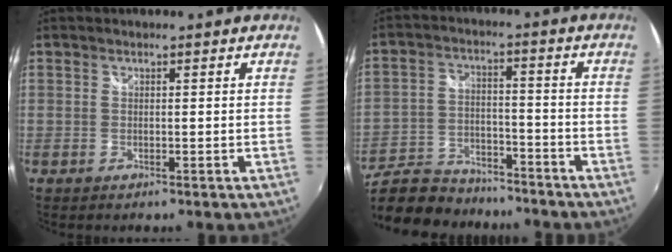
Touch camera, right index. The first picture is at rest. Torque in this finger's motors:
{"motor_torque": [-0.01, -0.45, 0.09, 0.06]}